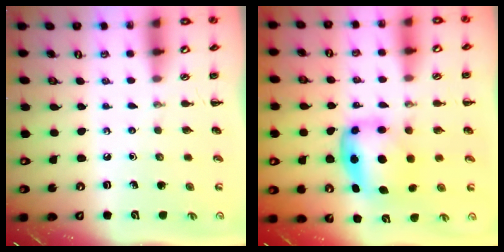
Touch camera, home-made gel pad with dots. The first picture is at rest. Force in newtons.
{"total": 6.2, "press": 6.0, "slide": 1.4}